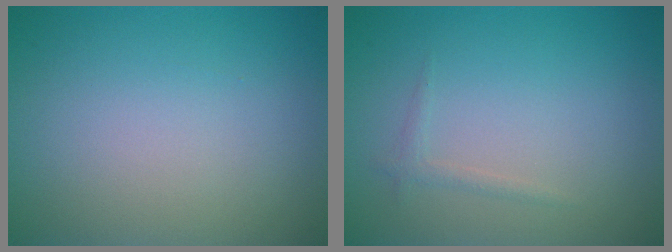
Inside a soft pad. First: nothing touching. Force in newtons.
{"total": 0.7, "press": 0.7, "slide": 0.1}